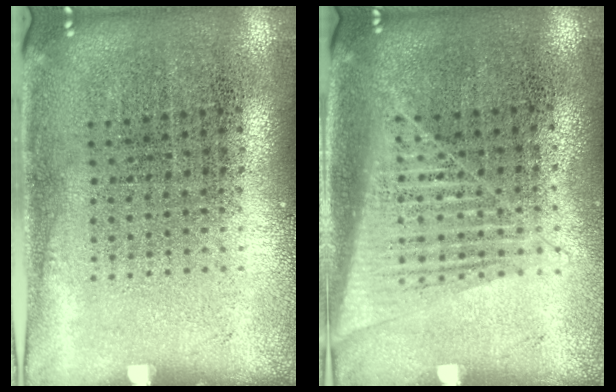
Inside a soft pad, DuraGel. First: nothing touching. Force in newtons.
{"total": 1.4, "press": 1.3, "slide": 0.5}